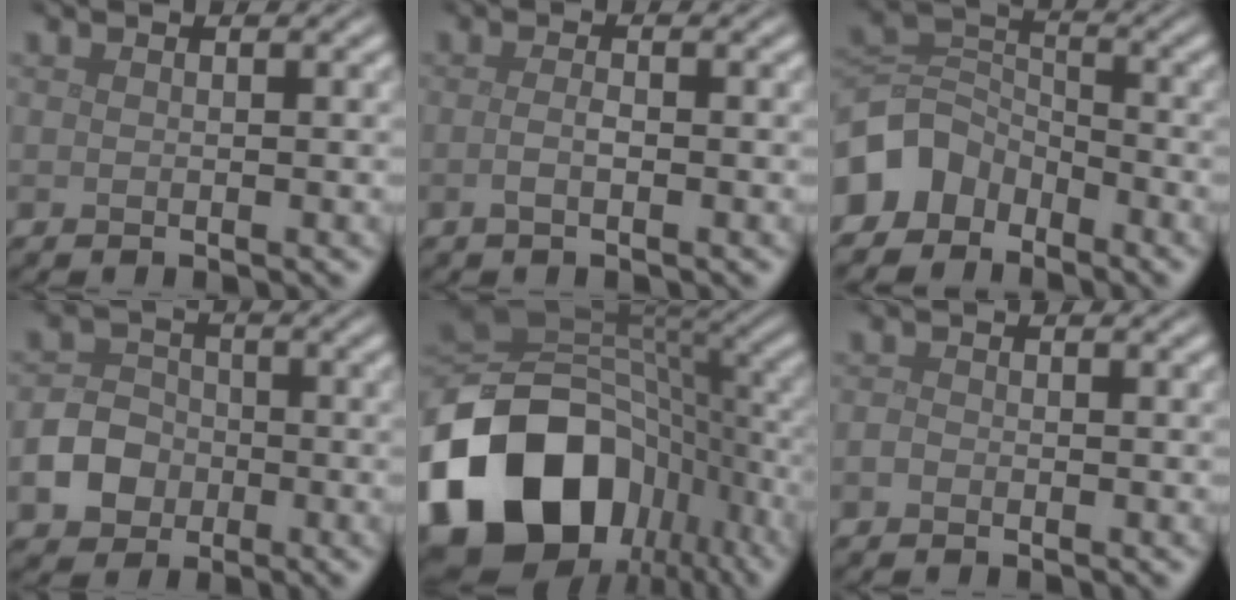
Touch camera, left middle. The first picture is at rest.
{"total": 1.3, "force": [-0.5, 0.5, 1.1], "torque": [-0.024, 0.000, -0.011]}
{"total": 5.3, "force": [-3.6, 3.7, 1.3], "torque": [-0.013, 0.001, -0.083]}
{"total": 4.2, "force": [-1.5, 3.5, 1.7], "torque": [-0.025, 0.002, -0.038]}
{"total": 18.7, "force": [-7.8, 13.4, 10.4], "torque": [-0.231, -0.029, -0.128]}
{"total": 0.7, "force": [-0.5, 0.4, 0.3], "torque": [-0.005, -0.002, -0.011]}